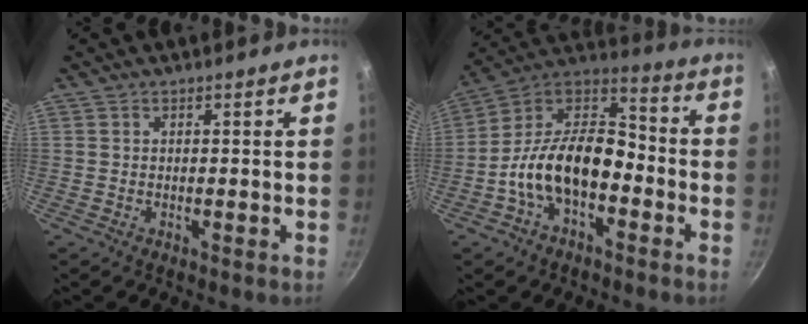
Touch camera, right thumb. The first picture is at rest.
{"total": 17.0, "force": [-5.3, 10.0, 12.6], "torque": [-0.195, 0.068, -0.116]}